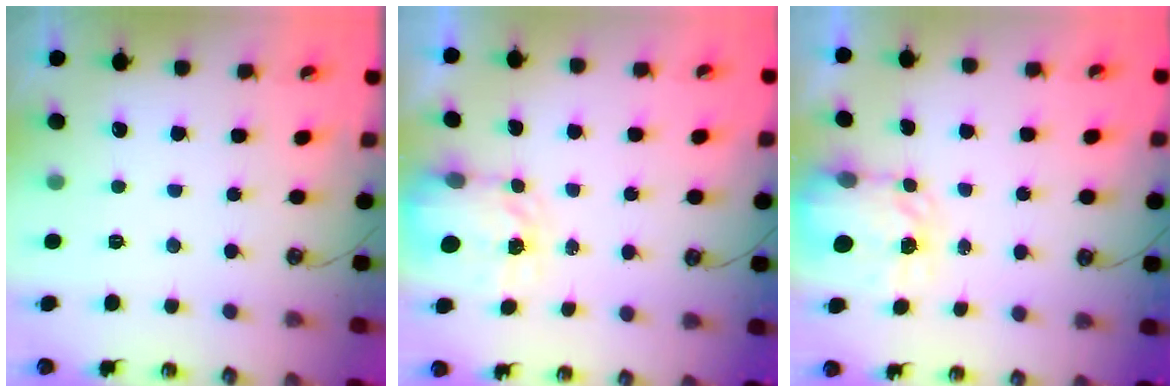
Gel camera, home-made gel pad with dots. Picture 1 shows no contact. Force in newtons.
{"total": 3.9, "press": 3.8, "slide": 0.5}
{"total": 3.6, "press": 3.6, "slide": 0.5}